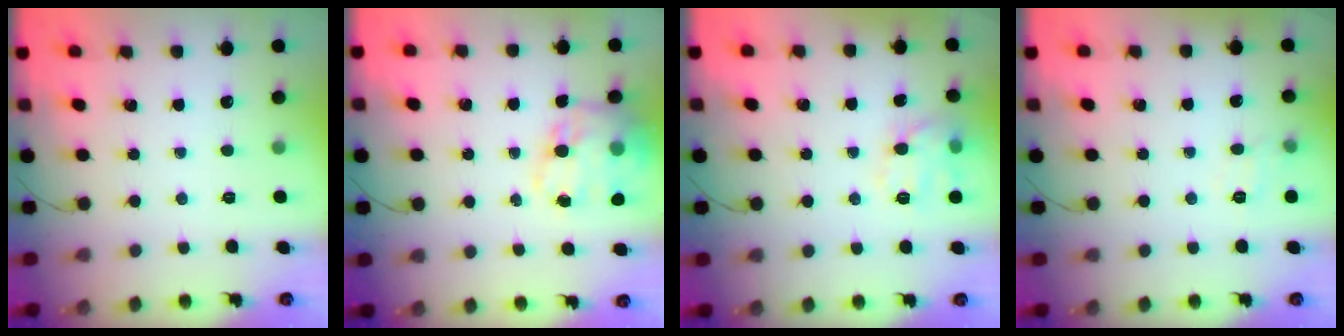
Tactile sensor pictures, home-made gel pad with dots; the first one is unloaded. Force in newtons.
{"total": 17.3, "press": 16.8, "slide": 4.3}
{"total": 11.5, "press": 11.4, "slide": 0.5}
{"total": 7.4, "press": 7.3, "slide": 1.6}